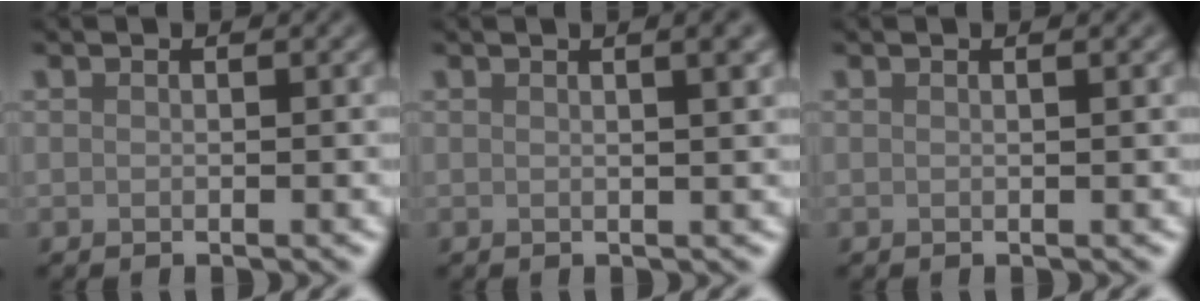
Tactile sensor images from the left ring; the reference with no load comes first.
{"total": 3.9, "force": [1.5, 1.6, 3.3], "torque": [-0.014, 0.014, -0.002]}
{"total": 0.8, "force": [0.4, 0.3, 0.6], "torque": [-0.003, 0.003, 0.002]}